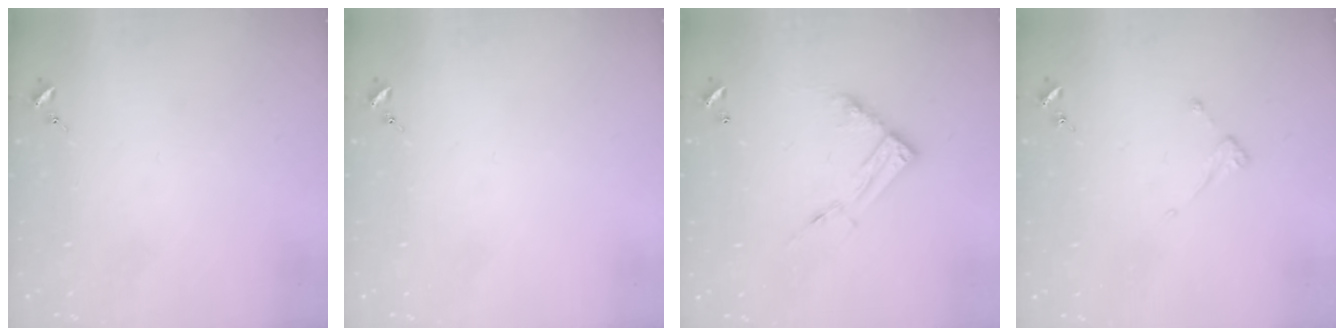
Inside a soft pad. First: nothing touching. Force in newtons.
{"total": 0.0}
{"total": 11.2, "press": 11.2, "slide": 0.9}
{"total": 3.6, "press": 3.6, "slide": 0.3}